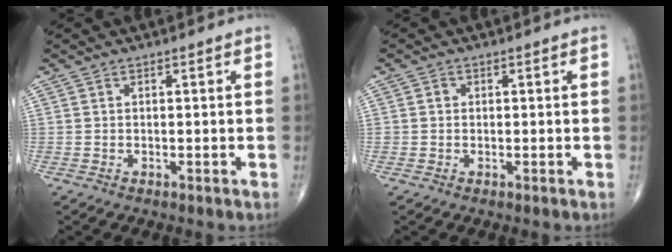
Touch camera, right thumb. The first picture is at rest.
{"total": 1.1, "force": [0.0, 1.0, 0.3], "torque": [0.001, 0.003, -0.002]}